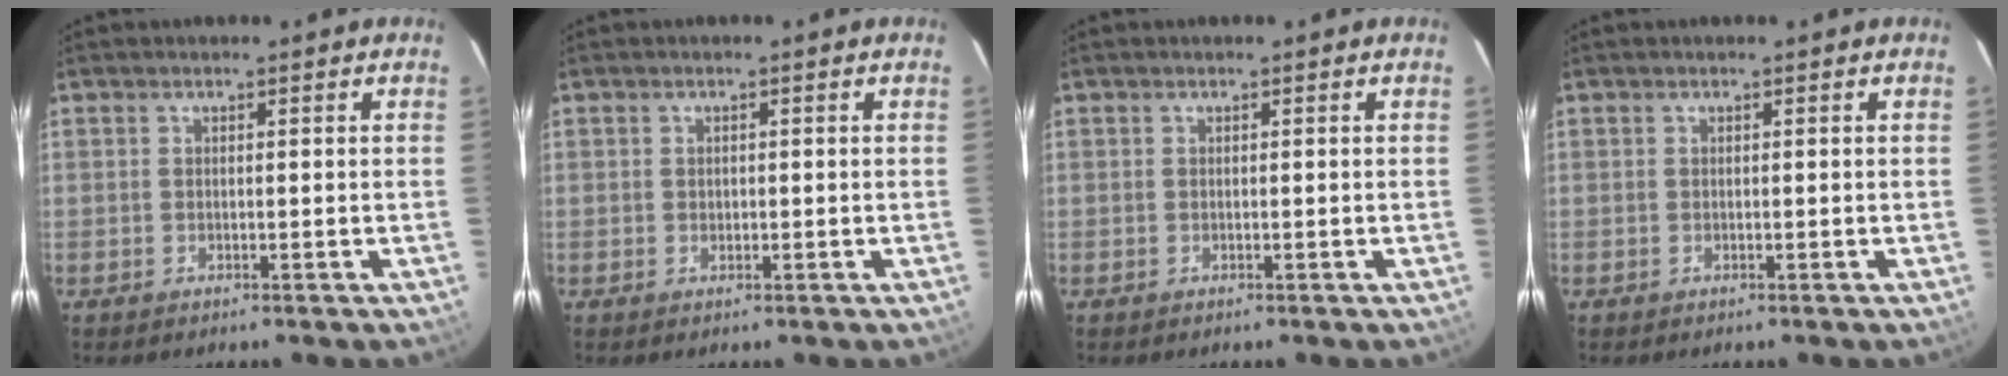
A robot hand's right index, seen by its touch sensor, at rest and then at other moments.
{"total": 0.7, "force": [0.0, 0.7, 0.1], "torque": [0.001, 0.001, 0.002]}
{"total": 0.0}
{"total": 0.0}